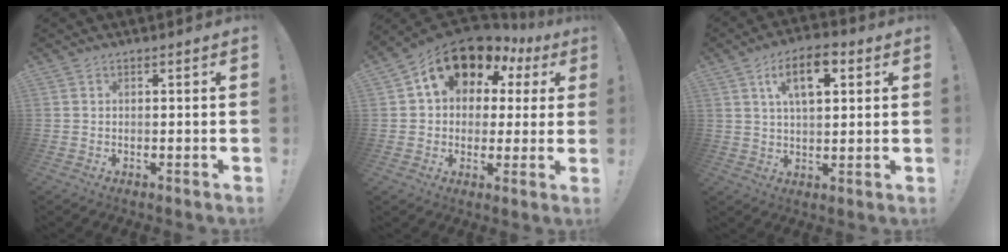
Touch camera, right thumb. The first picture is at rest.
{"total": 14.5, "force": [8.9, 8.9, 7.2], "torque": [-0.115, -0.058, 0.159]}
{"total": 10.5, "force": [4.2, 5.1, 8.2], "torque": [-0.121, 0.000, 0.069]}